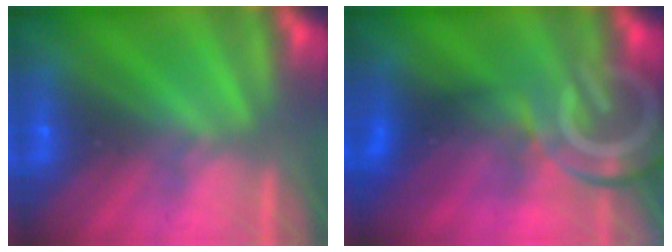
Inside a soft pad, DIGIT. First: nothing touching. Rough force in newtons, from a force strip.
{"total": 9.2}